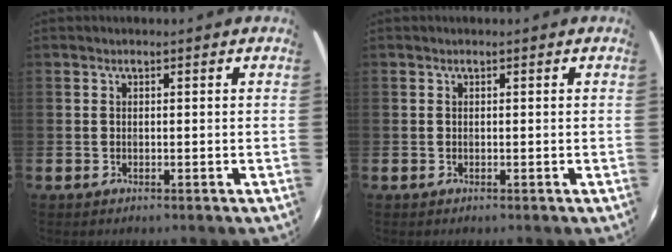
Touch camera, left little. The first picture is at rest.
{"total": 0.0}